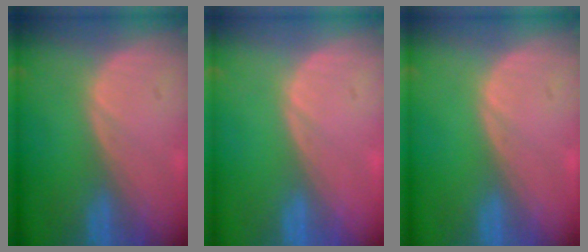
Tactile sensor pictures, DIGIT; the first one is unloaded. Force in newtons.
{"total": 0.0}
{"total": 0.0}